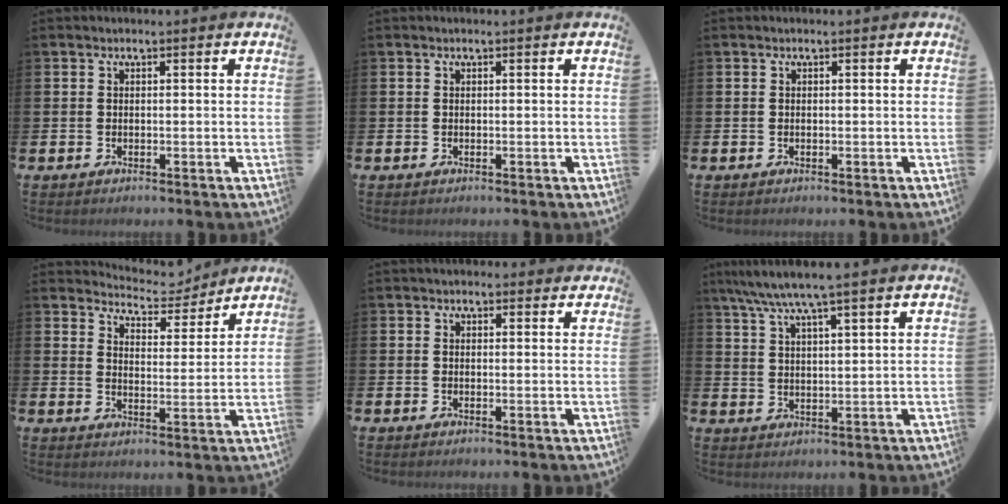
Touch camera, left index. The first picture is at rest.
{"total": 0.0}
{"total": 0.0}
{"total": 5.2, "force": [5.1, 1.0, 0.1], "torque": [-0.014, -0.043, 0.086]}
{"total": 1.5, "force": [1.3, 0.6, 0.2], "torque": [0.005, 0.000, 0.022]}
{"total": 5.9, "force": [5.2, -0.1, 2.8], "torque": [-0.071, -0.017, 0.093]}